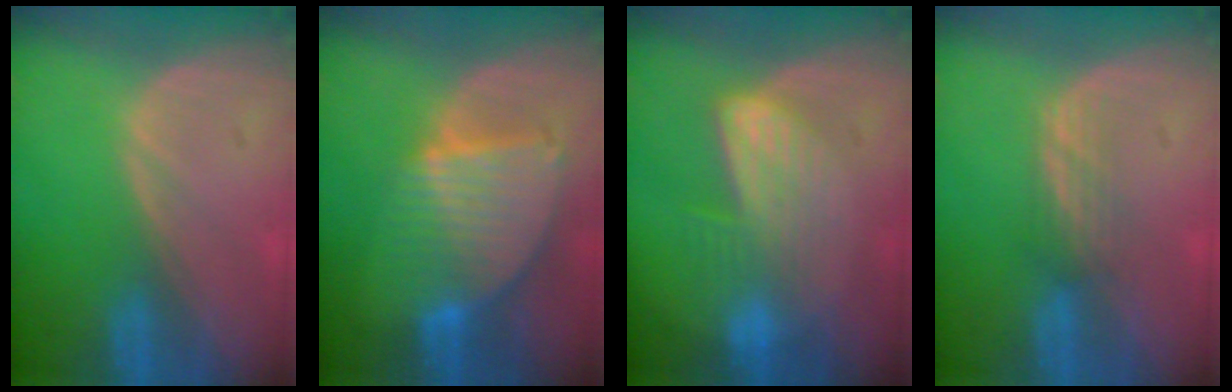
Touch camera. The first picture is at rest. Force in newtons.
{"total": 8.4, "press": 7.5, "slide": 3.8}
{"total": 6.7, "press": 6.3, "slide": 2.4}
{"total": 2.5, "press": 2.3, "slide": 0.9}